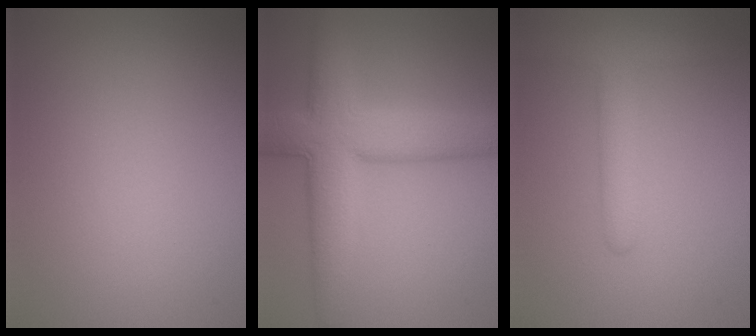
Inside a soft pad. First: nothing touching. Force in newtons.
{"total": 8.6, "press": 8.6, "slide": 0.5}
{"total": 4.0, "press": 4.0, "slide": 0.3}